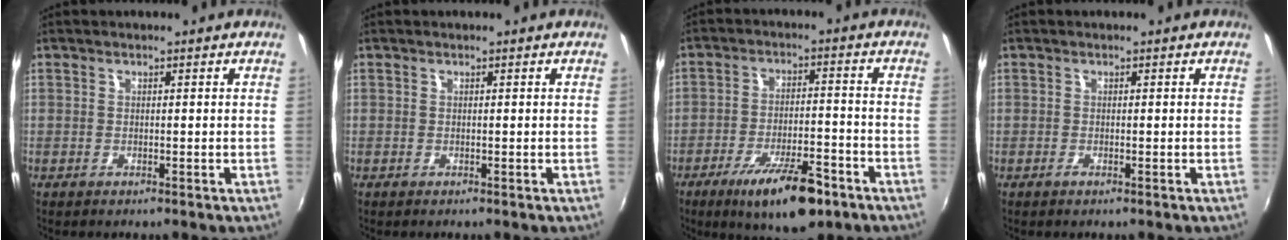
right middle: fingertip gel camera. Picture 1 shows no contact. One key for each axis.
{"total": 0.0}
{"total": 13.2, "fx": -8.4, "fy": 3.8, "fz": 9.5, "tx": -0.170, "ty": -0.016, "tz": -0.132}
{"total": 0.5, "fx": -0.4, "fy": 0.0, "fz": 0.4, "tx": -0.007, "ty": 0.000, "tz": -0.008}